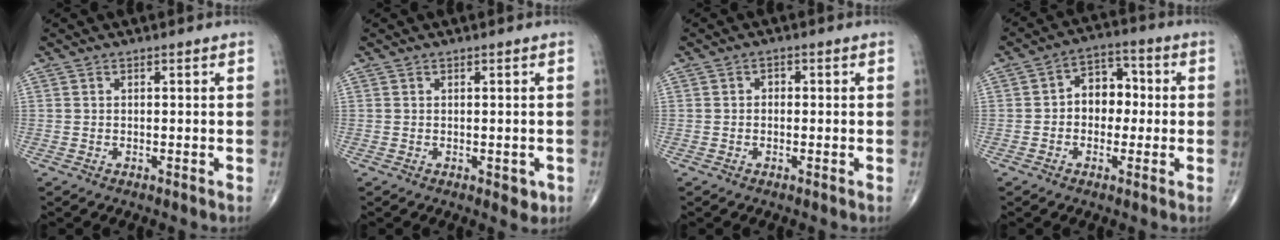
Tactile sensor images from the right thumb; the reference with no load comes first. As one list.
[{"total": 2.1, "force": [-0.4, 1.4, 1.6], "torque": [-0.006, -0.001, -0.003]}, {"total": 1.2, "force": [-0.1, 1.0, 0.7], "torque": [-0.002, 0.007, -0.005]}, {"total": 7.9, "force": [-0.1, 5.9, 5.3], "torque": [-0.043, 0.028, -0.014]}]